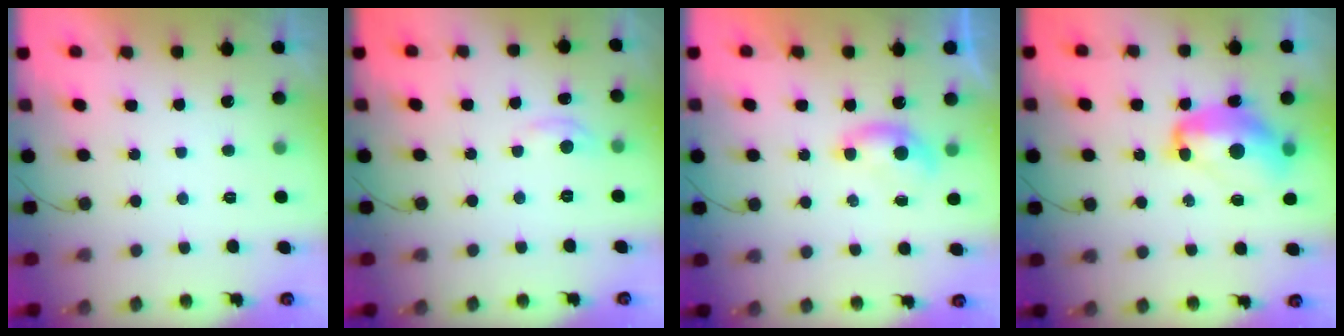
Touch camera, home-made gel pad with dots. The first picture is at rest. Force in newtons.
{"total": 3.4, "press": 3.3, "slide": 0.5}
{"total": 4.8, "press": 4.7, "slide": 0.6}
{"total": 13.9, "press": 13.8, "slide": 1.4}